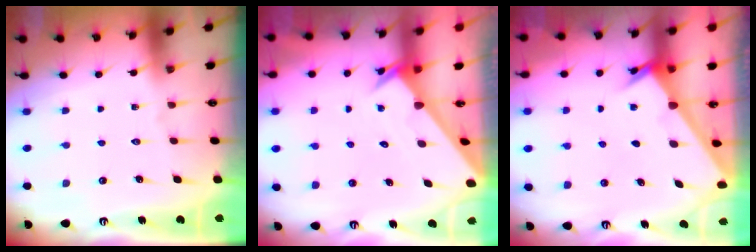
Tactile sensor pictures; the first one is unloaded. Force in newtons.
{"total": 2.0, "press": 2.0, "slide": 0.2}
{"total": 2.3, "press": 2.3, "slide": 0.3}